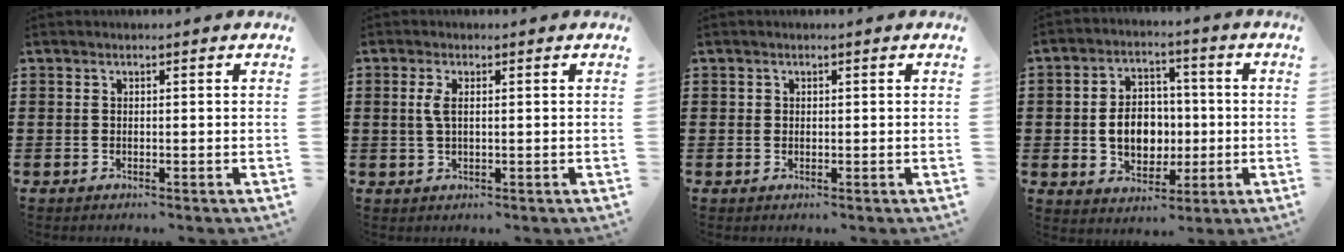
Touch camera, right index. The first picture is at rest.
{"total": 2.2, "force": [0.4, 0.7, 2.0], "torque": [-0.049, 0.002, 0.002]}
{"total": 0.6, "force": [0.2, 0.6, 0.1], "torque": [-0.003, 0.005, 0.003]}
{"total": 7.6, "force": [-0.7, 5.7, 5.0], "torque": [-0.085, 0.003, -0.017]}